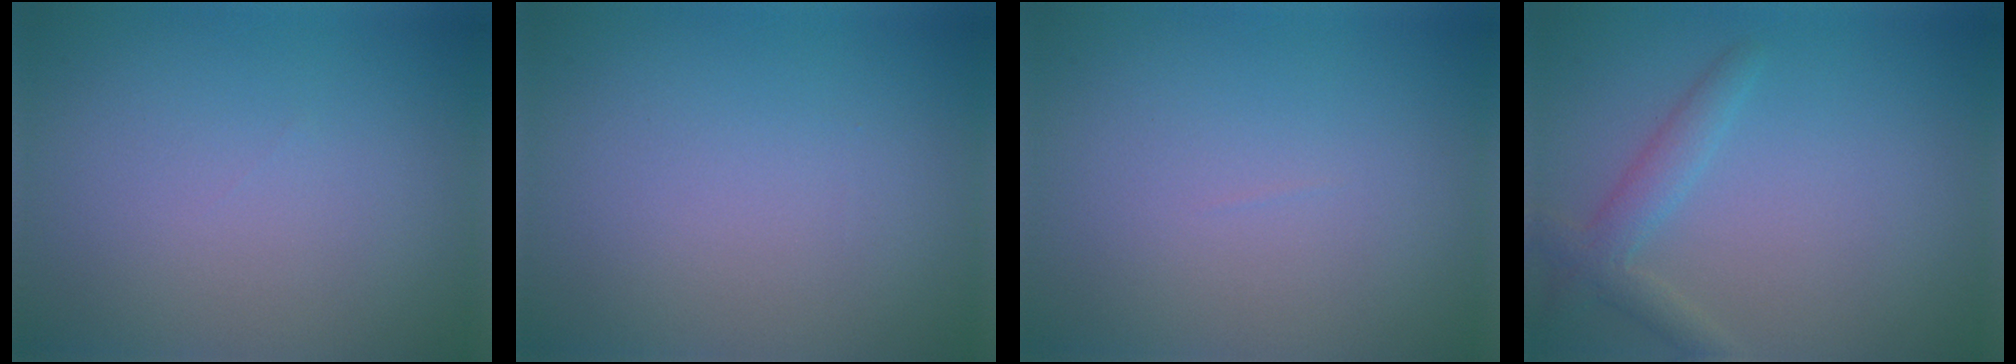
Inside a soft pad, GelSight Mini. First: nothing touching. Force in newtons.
{"total": 0.0}
{"total": 0.0}
{"total": 2.4, "press": 2.3, "slide": 0.1}